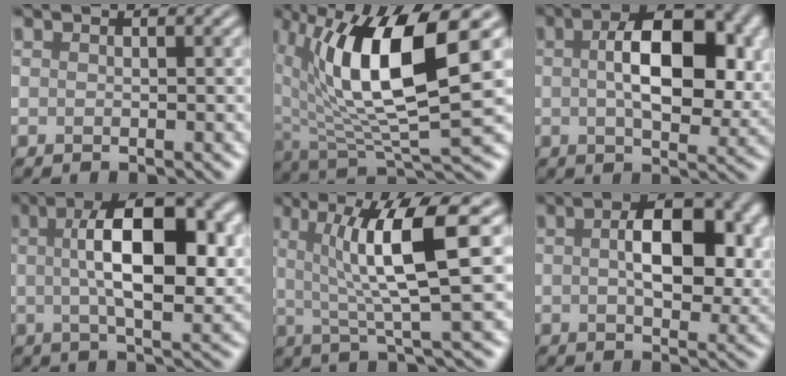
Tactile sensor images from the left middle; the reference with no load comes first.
{"total": 12.1, "force": [2.5, 4.0, 11.1], "torque": [-0.201, -0.012, 0.050]}
{"total": 9.6, "force": [1.3, 4.9, 8.2], "torque": [-0.123, 0.003, 0.017]}
{"total": 9.8, "force": [1.3, 3.7, 9.0], "torque": [-0.134, 0.007, 0.015]}
{"total": 7.6, "force": [1.3, 1.3, 7.4], "torque": [-0.116, -0.003, 0.024]}
{"total": 7.4, "force": [0.9, 3.9, 6.2], "torque": [-0.090, 0.001, 0.012]}